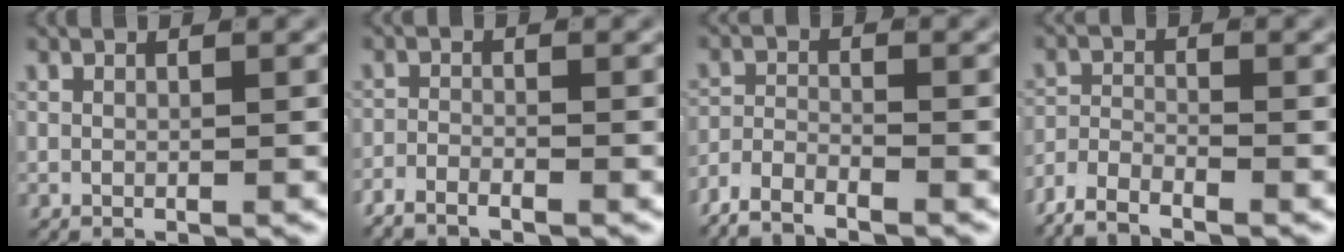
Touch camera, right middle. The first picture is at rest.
{"total": 2.8, "force": [-2.5, 0.7, 0.9], "torque": [-0.017, -0.001, -0.048]}
{"total": 3.9, "force": [-3.2, 1.6, 1.6], "torque": [-0.028, -0.002, -0.062]}
{"total": 4.1, "force": [-3.1, 1.8, 2.0], "torque": [-0.038, -0.003, -0.060]}